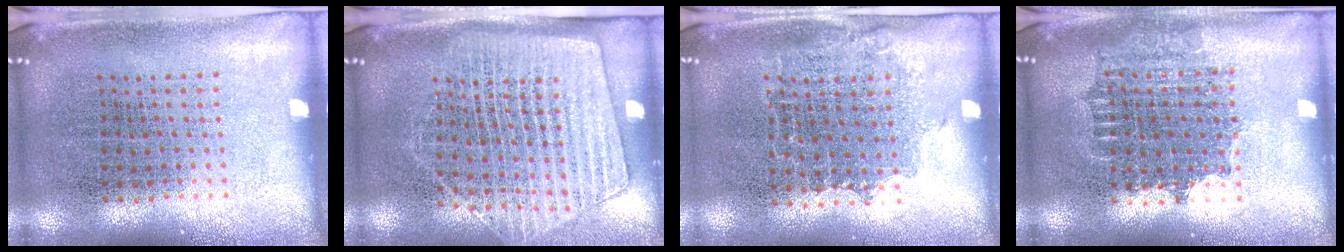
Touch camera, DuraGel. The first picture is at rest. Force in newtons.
{"total": 1.7, "press": 1.4, "slide": 1.0}
{"total": 1.1, "press": 0.9, "slide": 0.5}
{"total": 1.5, "press": 1.3, "slide": 0.8}